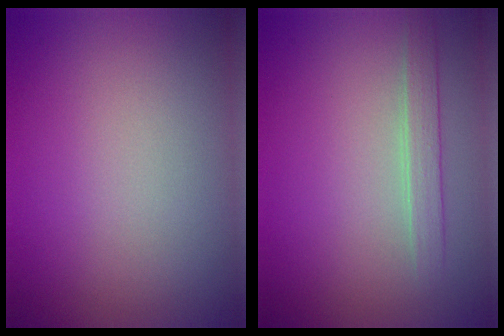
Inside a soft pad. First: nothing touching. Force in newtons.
{"total": 1.8, "press": 1.8, "slide": 0.1}